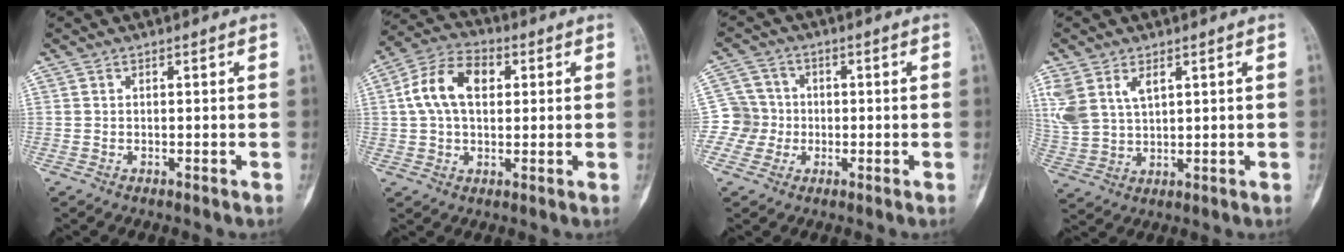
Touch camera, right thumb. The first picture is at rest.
{"total": 11.1, "force": [2.3, 7.2, 8.2], "torque": [-0.146, 0.021, 0.035]}
{"total": 6.1, "force": [-1.1, 6.0, 0.3], "torque": [0.027, 0.014, -0.030]}
{"total": 9.9, "force": [4.3, 6.0, 6.6], "torque": [-0.147, -0.004, 0.101]}